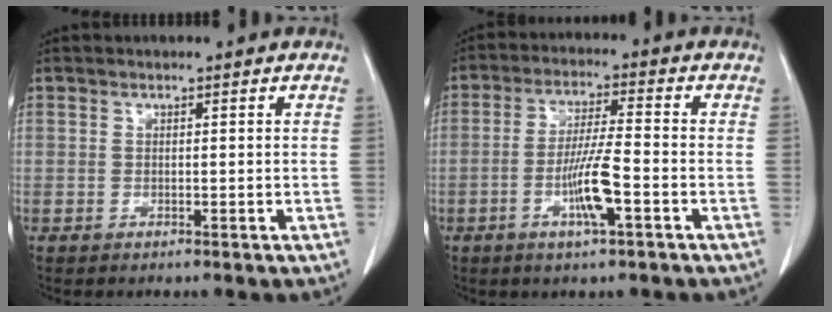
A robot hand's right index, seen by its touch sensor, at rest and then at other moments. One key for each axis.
{"total": 7.6, "fx": -2.8, "fy": 0.2, "fz": 7.0, "tx": -0.136, "ty": -0.005, "tz": -0.053}